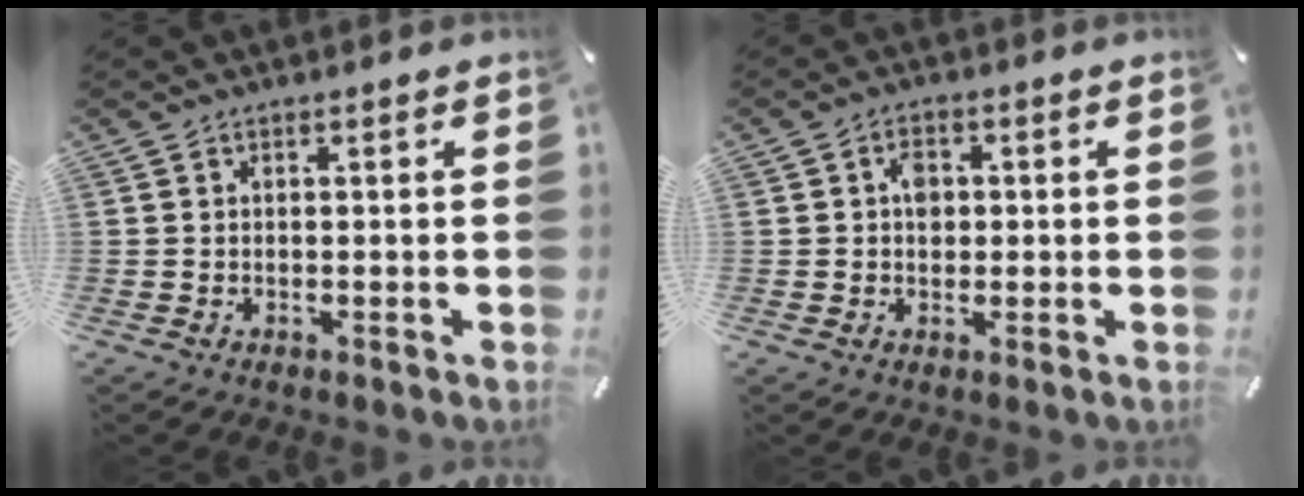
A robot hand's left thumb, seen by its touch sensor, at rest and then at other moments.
{"total": 3.8, "force": [0.3, 3.0, 2.3], "torque": [-0.022, -0.001, -0.001]}